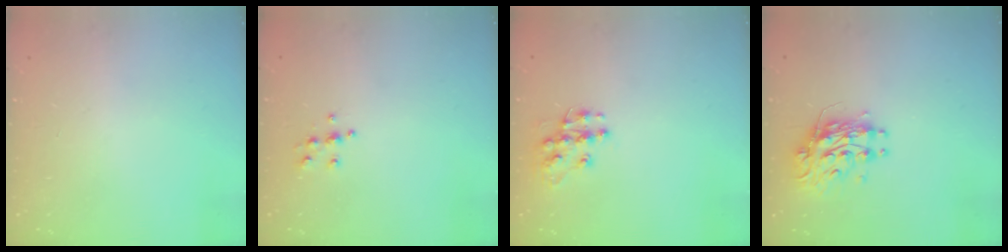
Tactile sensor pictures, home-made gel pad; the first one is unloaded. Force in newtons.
{"total": 5.6, "press": 5.6, "slide": 0.6}
{"total": 10.0, "press": 10.0, "slide": 0.6}
{"total": 10.3, "press": 10.3, "slide": 1.0}